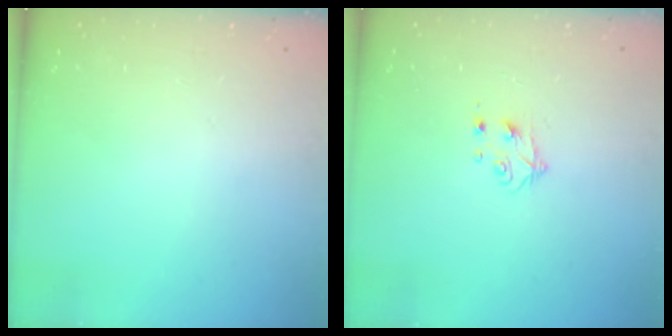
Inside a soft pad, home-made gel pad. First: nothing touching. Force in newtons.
{"total": 4.7, "press": 4.6, "slide": 0.6}